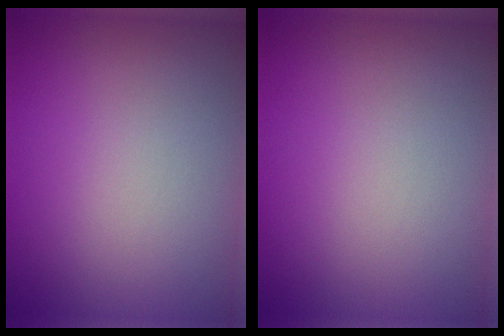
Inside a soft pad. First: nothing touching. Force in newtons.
{"total": 0.0}